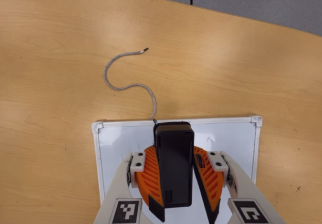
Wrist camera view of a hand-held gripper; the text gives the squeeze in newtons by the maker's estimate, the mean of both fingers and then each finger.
{"total": 9.0, "left": 9.5, "right": 8.6}